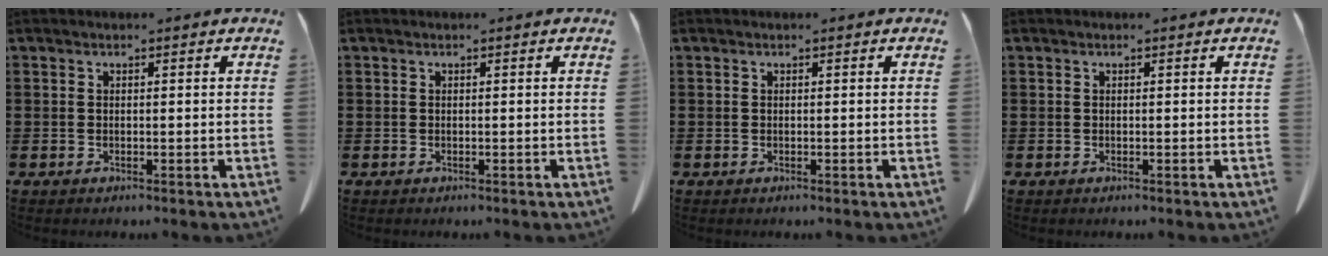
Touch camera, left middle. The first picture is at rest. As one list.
[{"total": 0.0}, {"total": 0.0}, {"total": 0.0}]